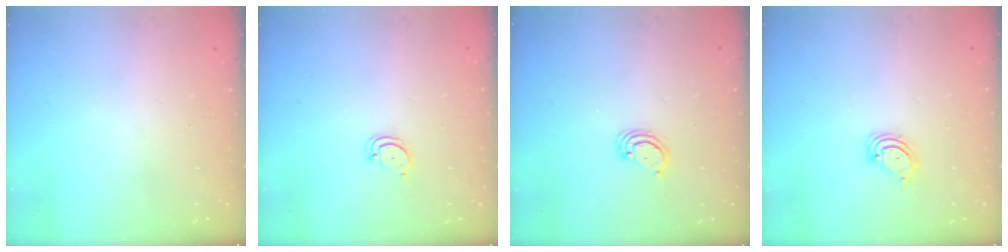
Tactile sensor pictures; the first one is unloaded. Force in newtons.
{"total": 3.5, "press": 3.4, "slide": 0.3}
{"total": 2.8, "press": 2.8, "slide": 0.3}
{"total": 3.8, "press": 3.8, "slide": 0.2}